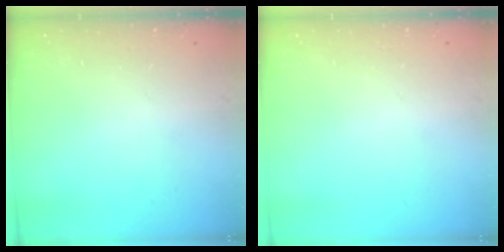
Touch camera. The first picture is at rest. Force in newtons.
{"total": 0.0}